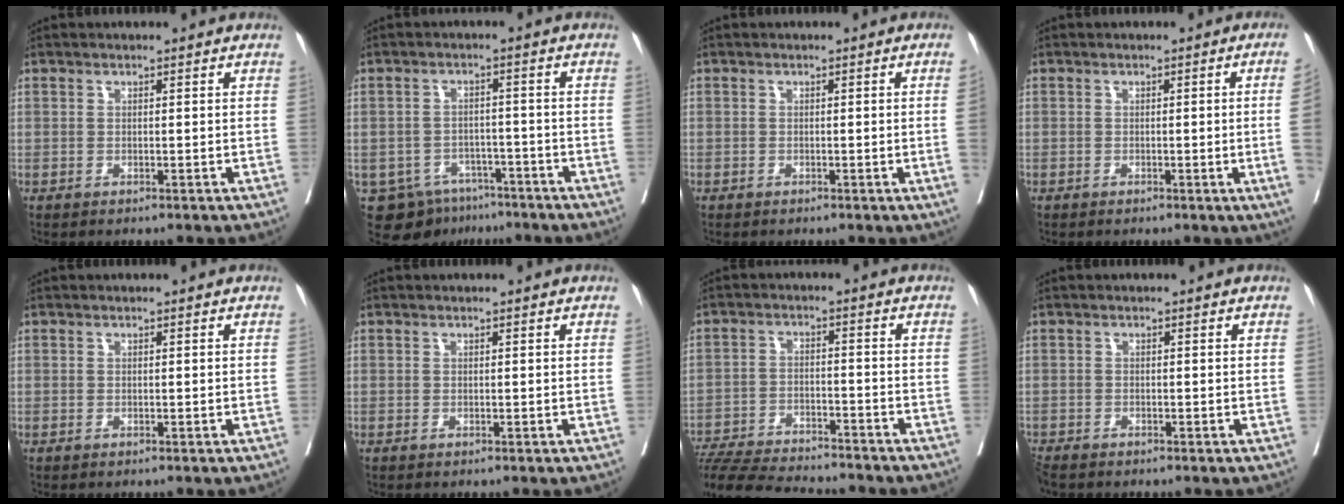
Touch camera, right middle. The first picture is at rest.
{"total": 8.1, "force": [-5.5, 5.5, 2.1], "torque": [-0.028, 0.011, -0.074]}
{"total": 1.2, "force": [-0.3, -0.4, 1.1], "torque": [-0.012, -0.001, -0.005]}
{"total": 4.0, "force": [-0.6, -1.5, 3.7], "torque": [-0.043, -0.008, -0.008]}
{"total": 0.0}
{"total": 0.0}
{"total": 17.6, "force": [-16.1, 2.1, 6.7], "torque": [-0.130, -0.026, -0.243]}
{"total": 2.5, "force": [-2.3, 0.4, 0.8], "torque": [-0.019, -0.010, -0.046]}